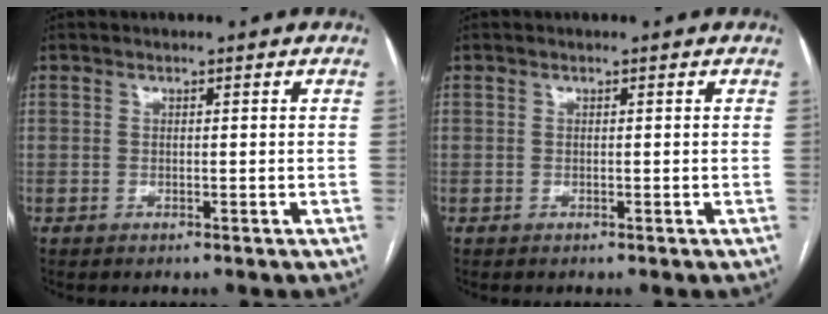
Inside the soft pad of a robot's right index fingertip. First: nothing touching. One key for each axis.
{"total": 0.0}